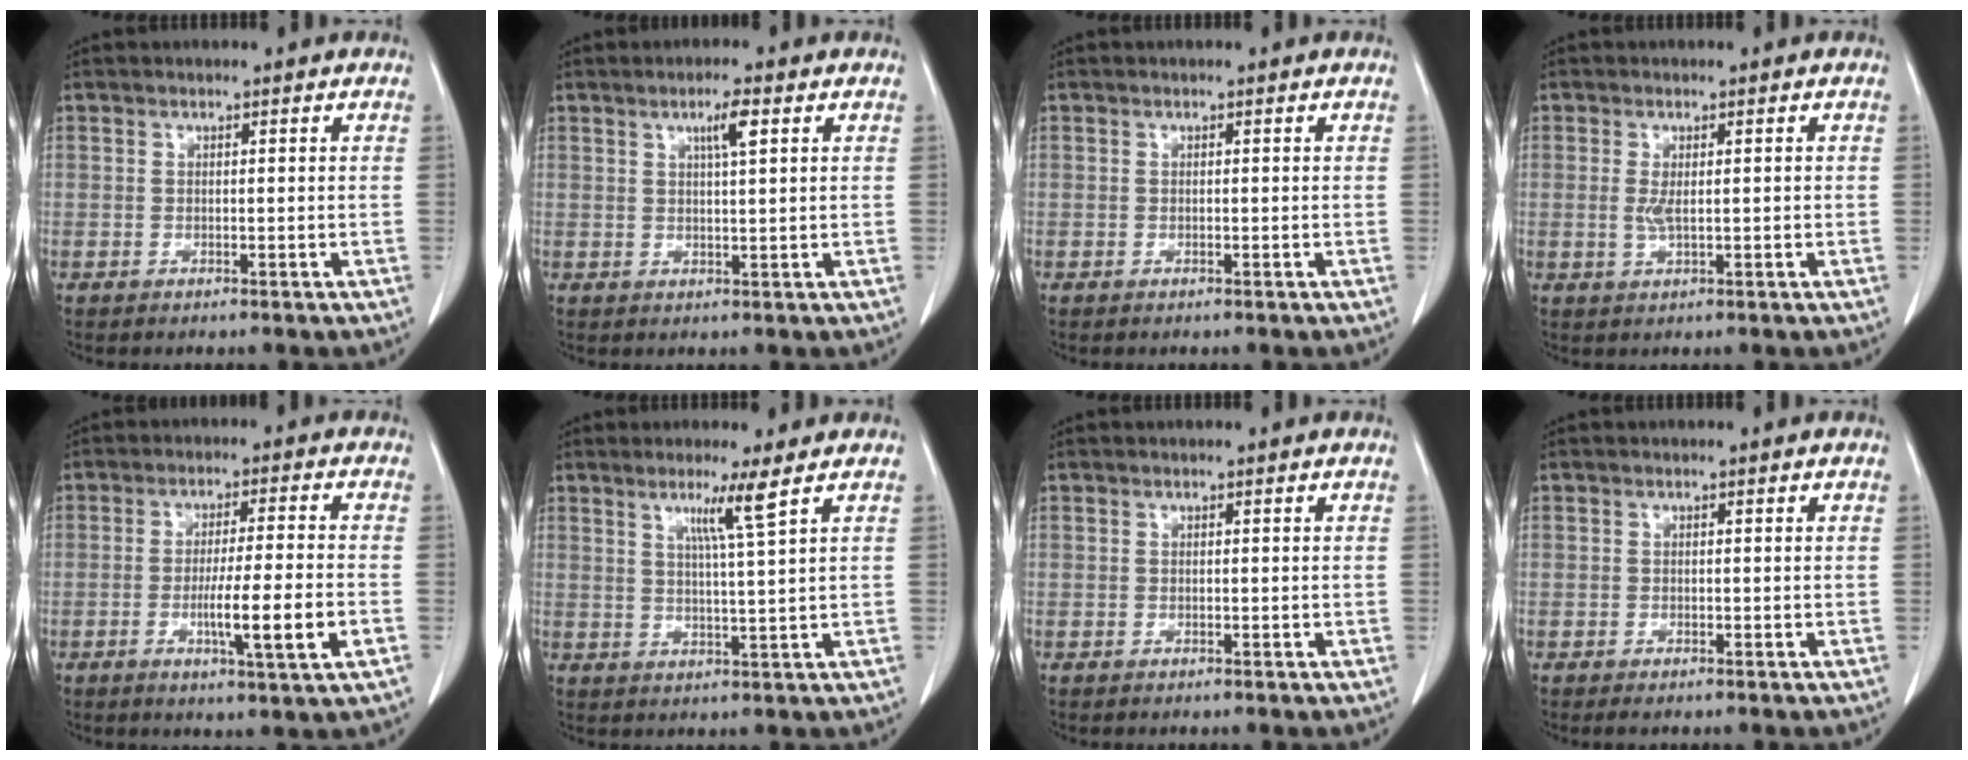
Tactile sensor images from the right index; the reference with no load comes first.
{"total": 3.3, "force": [1.5, 0.2, 2.9], "torque": [-0.051, 0.000, 0.025]}
{"total": 0.0}
{"total": 2.5, "force": [0.0, 0.8, 2.3], "torque": [-0.048, -0.002, 0.005]}
{"total": 9.2, "force": [-2.7, -0.3, 8.8], "torque": [-0.147, -0.014, -0.044]}
{"total": 4.8, "force": [2.6, -1.5, 3.8], "torque": [-0.070, -0.008, 0.049]}
{"total": 0.0}
{"total": 0.8, "force": [-0.6, 0.2, 0.5], "torque": [-0.009, -0.002, -0.006]}